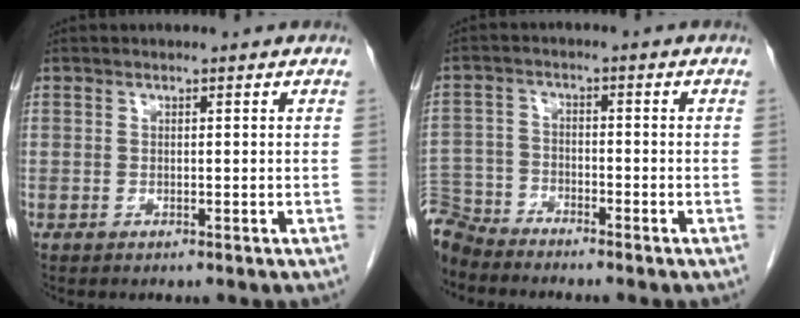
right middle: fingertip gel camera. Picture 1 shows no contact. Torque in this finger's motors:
{"motor_torque": [1.12, -1.02, 0.56, 0.02]}